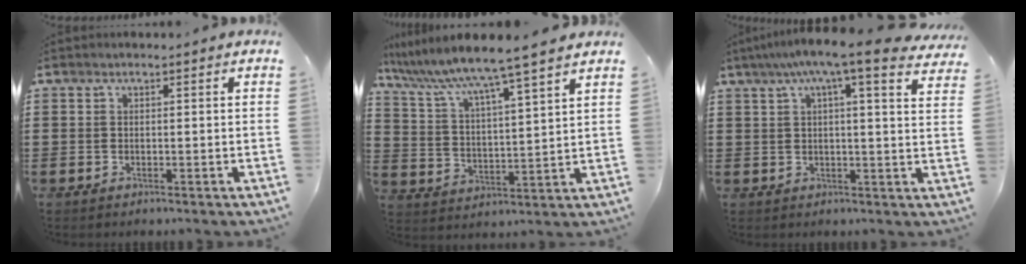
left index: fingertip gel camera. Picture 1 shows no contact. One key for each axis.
{"total": 6.8, "fx": 6.1, "fy": -1.0, "fz": 2.8, "tx": -0.081, "ty": -0.043, "tz": 0.097}
{"total": 7.4, "fx": 5.5, "fy": 0.0, "fz": 4.9, "tx": -0.107, "ty": -0.018, "tz": 0.088}